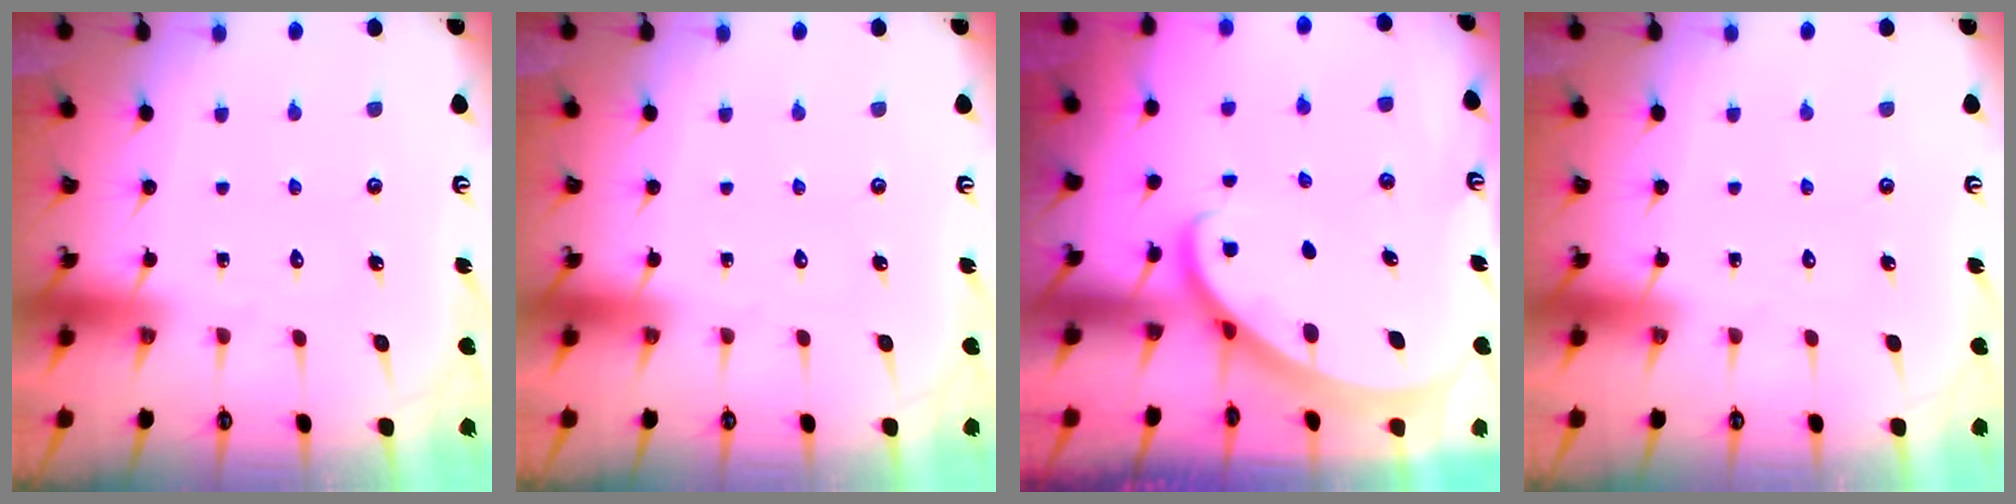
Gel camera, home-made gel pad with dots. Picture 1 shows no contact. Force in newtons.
{"total": 0.0}
{"total": 2.3, "press": 2.3, "slide": 0.3}
{"total": 0.0}